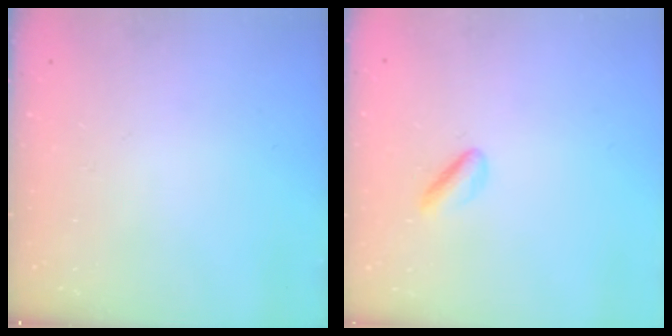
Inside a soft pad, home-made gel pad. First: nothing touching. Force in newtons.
{"total": 2.6, "press": 2.3, "slide": 1.2}